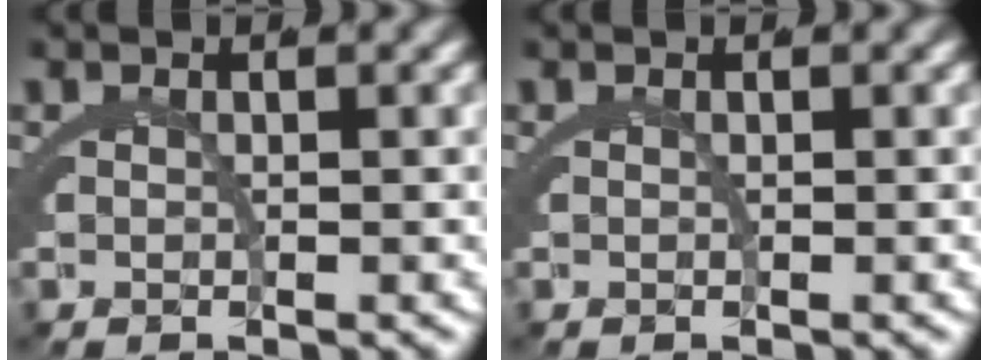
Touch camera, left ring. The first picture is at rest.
{"total": 0.0}